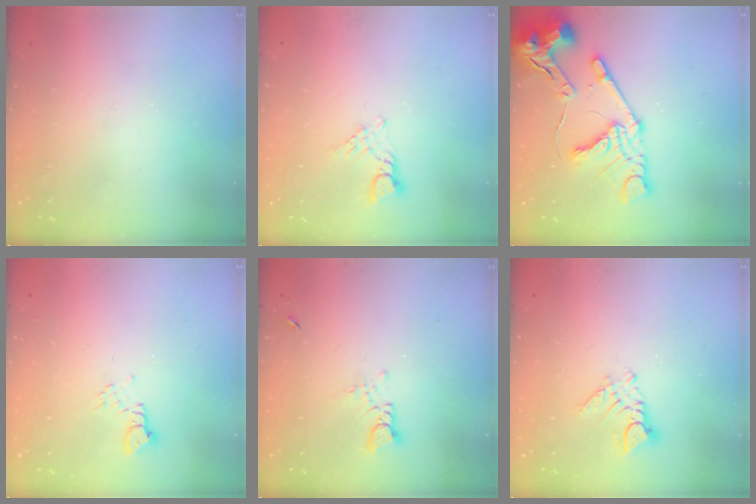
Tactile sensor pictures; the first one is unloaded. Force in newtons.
{"total": 3.2, "press": 3.2, "slide": 0.3}
{"total": 16.7, "press": 16.6, "slide": 1.9}
{"total": 2.1, "press": 2.1, "slide": 0.3}
{"total": 2.9, "press": 2.9, "slide": 0.2}
{"total": 7.5, "press": 7.5, "slide": 0.7}